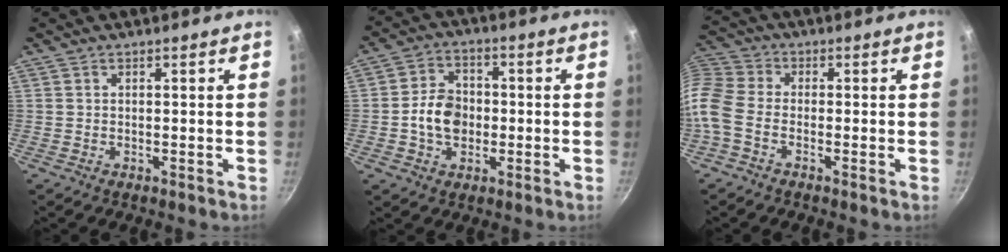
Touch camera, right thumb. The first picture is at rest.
{"total": 8.4, "force": [-1.1, 6.5, 5.2], "torque": [-0.064, 0.016, -0.028]}
{"total": 11.3, "force": [-3.8, 7.9, 7.2], "torque": [-0.174, 0.036, -0.104]}